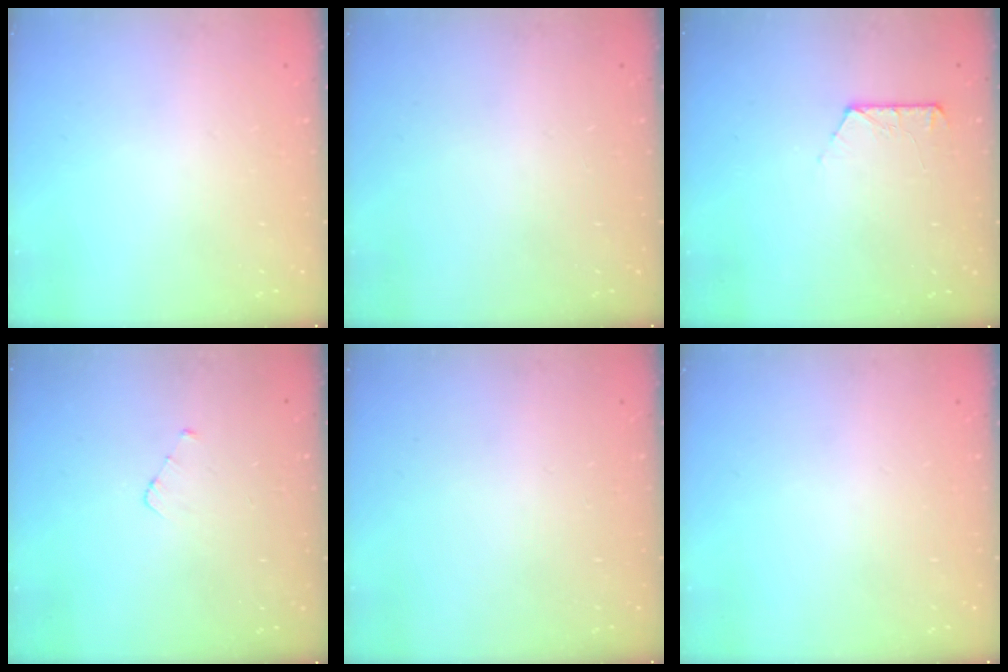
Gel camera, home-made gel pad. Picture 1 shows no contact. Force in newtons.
{"total": 0.0}
{"total": 6.6, "press": 6.5, "slide": 0.8}
{"total": 2.9, "press": 2.9, "slide": 0.2}
{"total": 0.0}
{"total": 0.0}